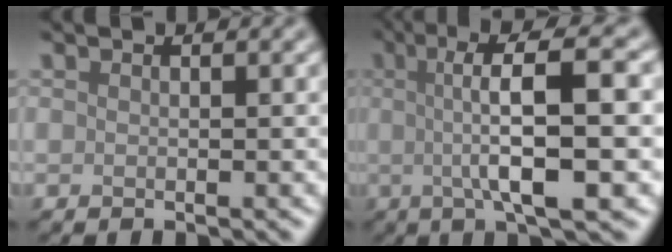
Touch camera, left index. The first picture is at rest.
{"total": 9.5, "force": [0.6, 2.3, 9.2], "torque": [-0.129, 0.014, 0.004]}